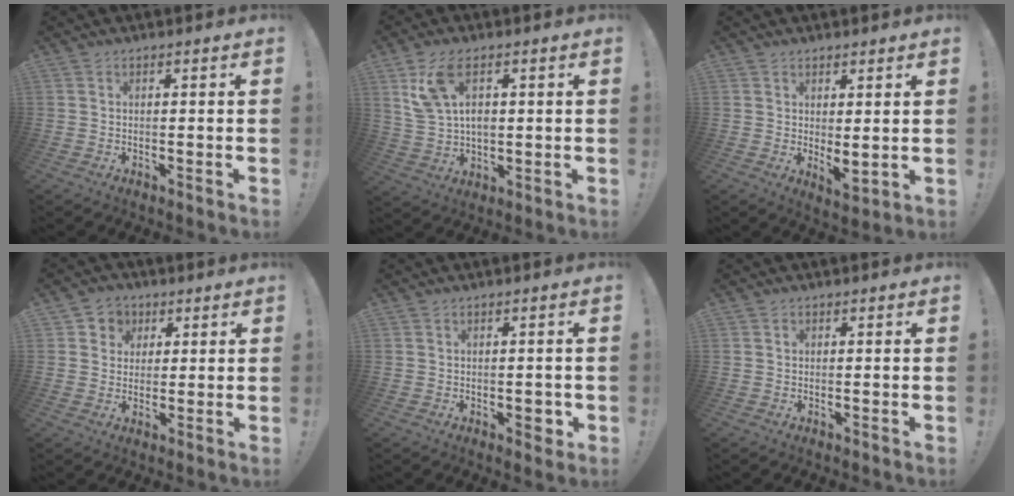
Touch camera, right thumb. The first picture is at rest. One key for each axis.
{"total": 9.4, "fx": 3.3, "fy": 6.0, "fz": 6.4, "tx": -0.113, "ty": -0.008, "tz": 0.060}
{"total": 4.2, "fx": 1.5, "fy": 1.3, "fz": 3.8, "tx": -0.051, "ty": -0.020, "tz": 0.031}
{"total": 5.6, "fx": 1.5, "fy": 5.4, "fz": 1.0, "tx": -0.016, "ty": -0.008, "tz": 0.030}
{"total": 2.8, "fx": -0.6, "fy": 1.6, "fz": 2.2, "tx": -0.024, "ty": 0.002, "tz": -0.011}
{"total": 0.5, "fx": 0.1, "fy": 0.5, "fz": 0.0, "tx": 0.000, "ty": 0.003, "tz": 0.002}